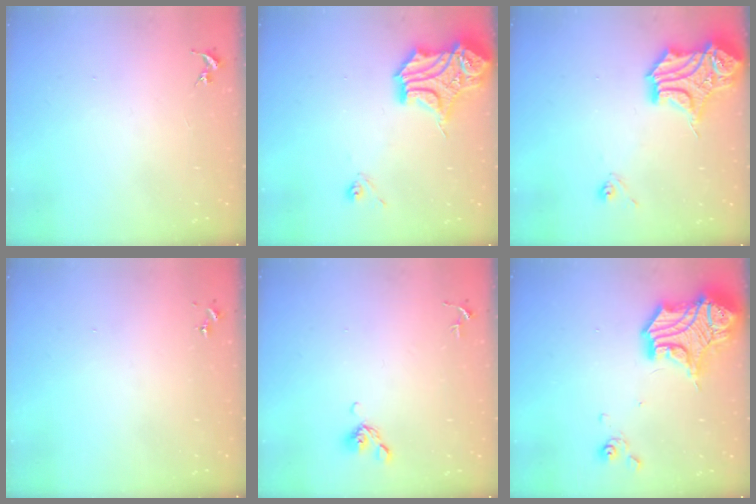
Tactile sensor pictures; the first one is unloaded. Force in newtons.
{"total": 17.7, "press": 17.5, "slide": 2.7}
{"total": 17.7, "press": 17.5, "slide": 2.7}
{"total": 0.0}
{"total": 5.9, "press": 5.7, "slide": 1.5}
{"total": 22.3, "press": 22.2, "slide": 2.3}